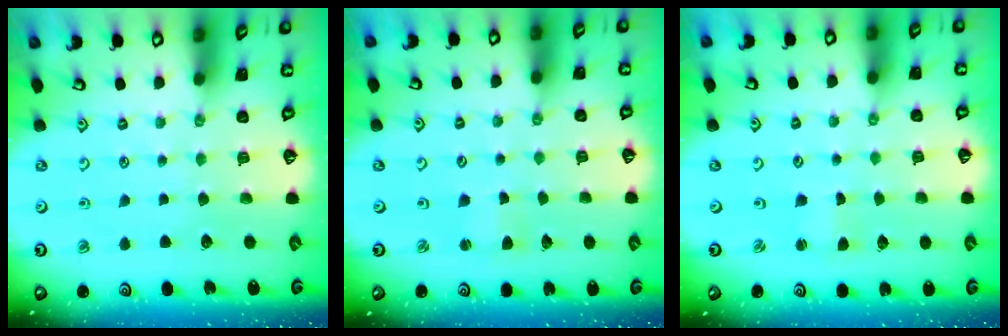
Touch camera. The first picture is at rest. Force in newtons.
{"total": 2.7, "press": 2.7, "slide": 0.3}
{"total": 1.4, "press": 1.4, "slide": 0.1}